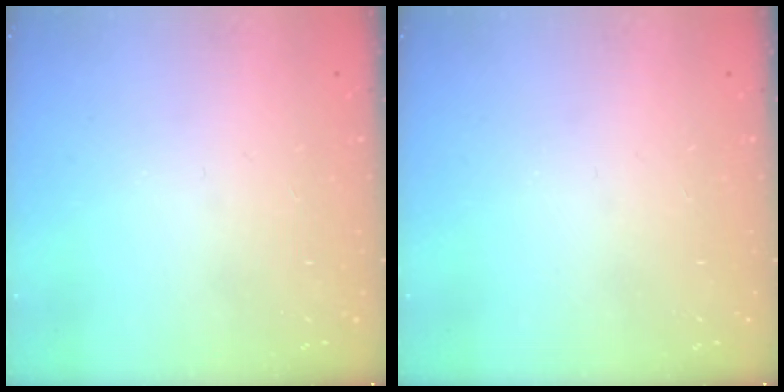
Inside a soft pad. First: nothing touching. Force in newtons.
{"total": 0.0}